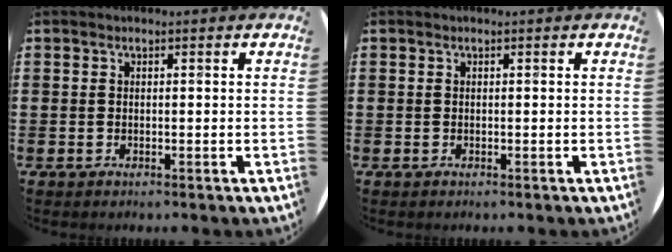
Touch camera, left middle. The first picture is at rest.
{"total": 0.0}